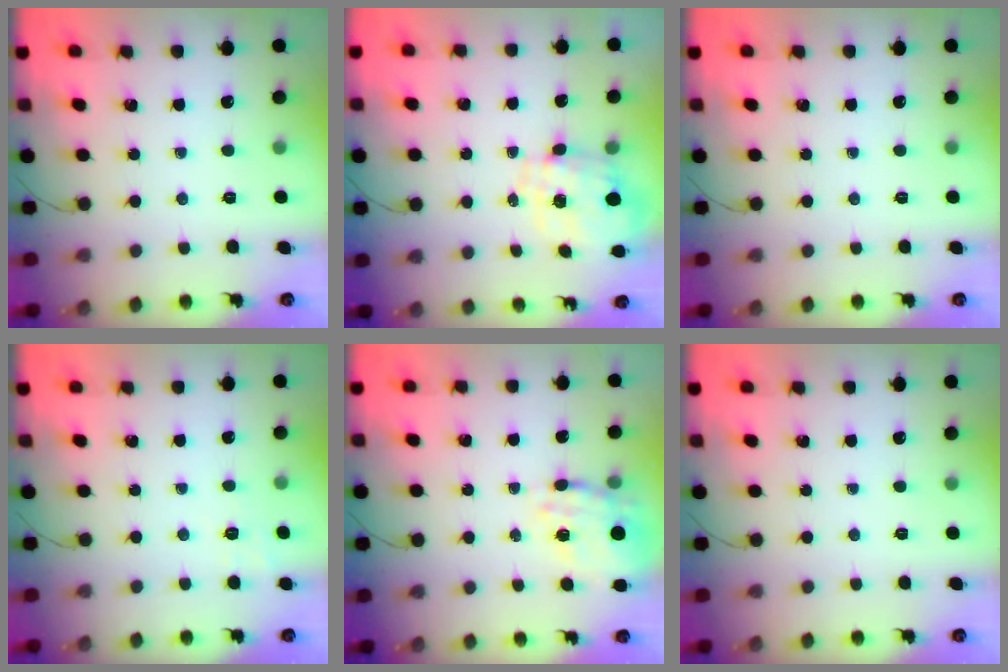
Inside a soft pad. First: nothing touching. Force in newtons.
{"total": 1.5, "press": 1.5, "slide": 0.4}
{"total": 0.0}
{"total": 1.8, "press": 0.5, "slide": 1.7}
{"total": 15.3, "press": 15.0, "slide": 2.9}
{"total": 0.0}